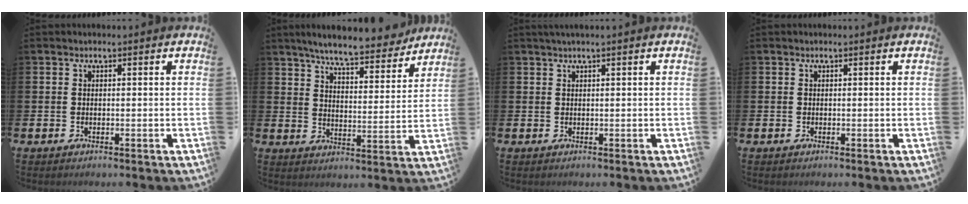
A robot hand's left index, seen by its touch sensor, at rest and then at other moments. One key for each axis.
{"total": 7.4, "fx": 6.9, "fy": 0.9, "fz": 2.4, "tx": -0.064, "ty": -0.044, "tz": 0.117}
{"total": 1.0, "fx": 0.7, "fy": -0.1, "fz": 0.7, "tx": -0.018, "ty": 0.004, "tz": 0.014}
{"total": 0.0}